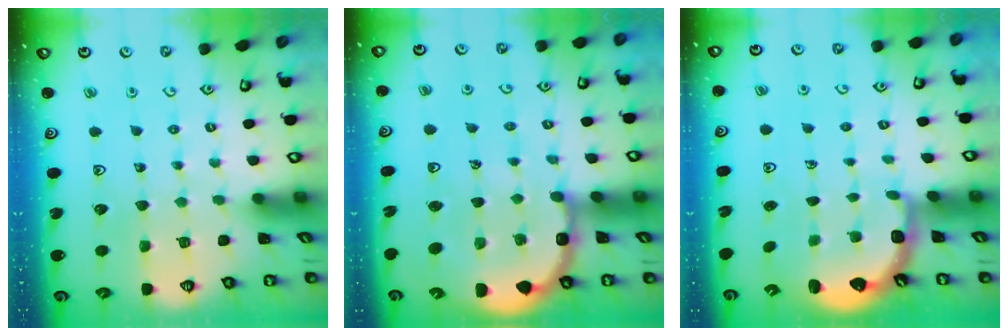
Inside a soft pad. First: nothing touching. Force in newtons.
{"total": 8.7, "press": 8.4, "slide": 2.1}
{"total": 2.6, "press": 2.2, "slide": 1.4}